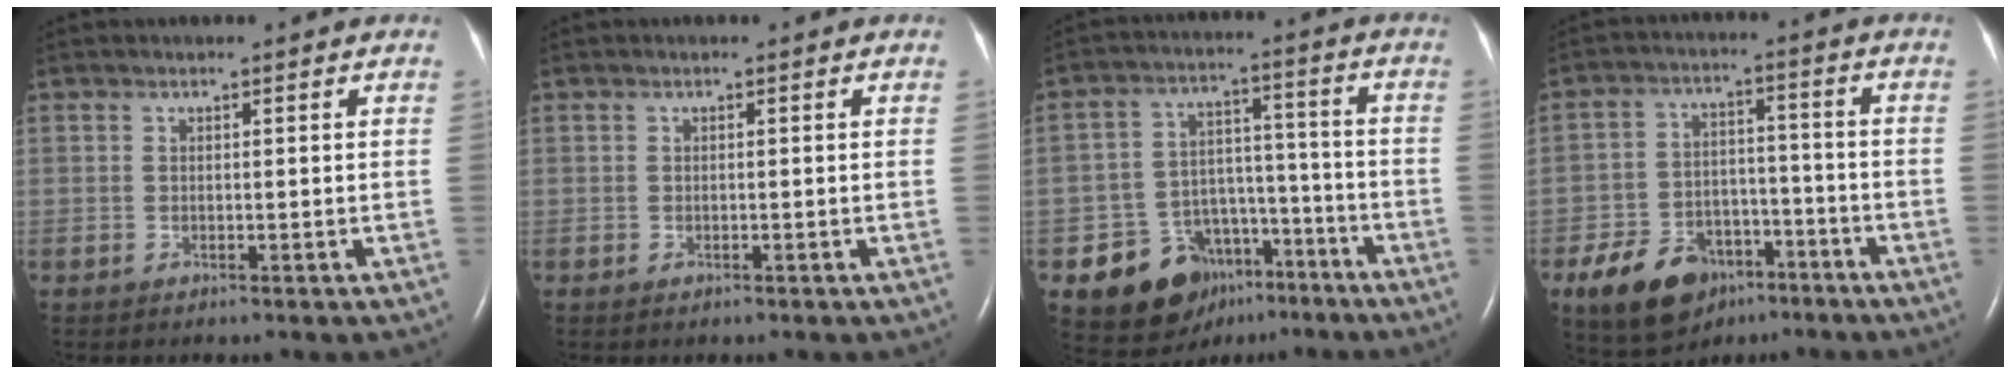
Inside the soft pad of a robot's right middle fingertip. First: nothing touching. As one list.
[{"total": 0.0}, {"total": 12.6, "force": [-7.6, 8.6, 5.1], "torque": [-0.076, 0.042, -0.111]}, {"total": 11.5, "force": [-7.0, 7.1, 5.8], "torque": [-0.114, 0.006, -0.110]}]